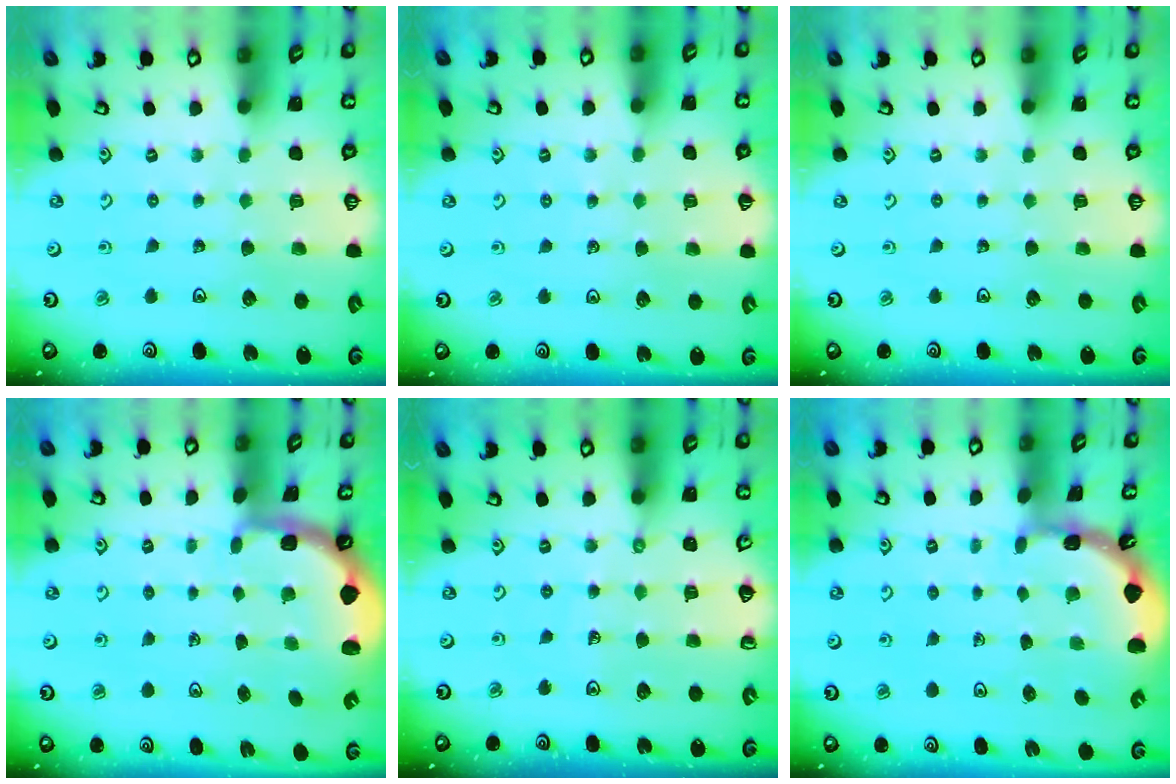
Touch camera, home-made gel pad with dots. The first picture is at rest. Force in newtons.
{"total": 2.1, "press": 2.1, "slide": 0.4}
{"total": 0.0}
{"total": 2.0, "press": 1.8, "slide": 0.9}
{"total": 4.7, "press": 4.5, "slide": 1.4}
{"total": 1.7, "press": 1.6, "slide": 0.1}